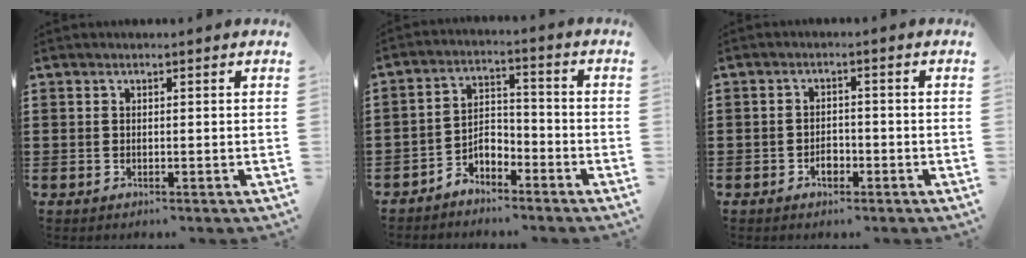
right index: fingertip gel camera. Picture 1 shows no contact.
{"total": 3.9, "force": [-3.4, 1.7, 1.2], "torque": [-0.027, 0.011, -0.068]}
{"total": 2.2, "force": [-1.2, 1.1, 1.4], "torque": [-0.030, -0.001, -0.022]}